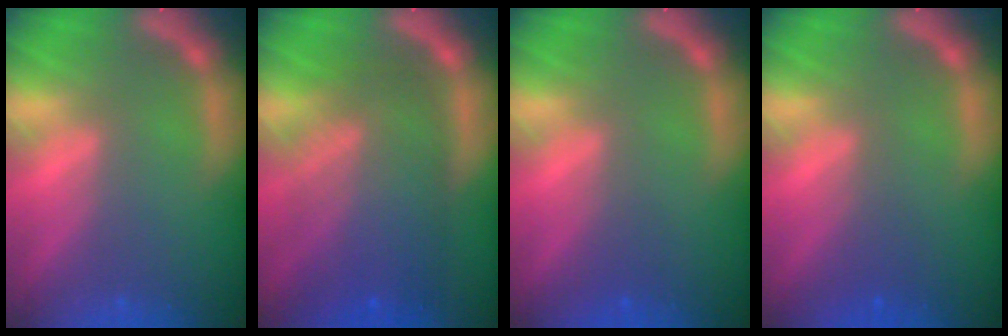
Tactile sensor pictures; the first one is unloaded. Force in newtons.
{"total": 9.5}
{"total": 1.0}
{"total": 1.5}